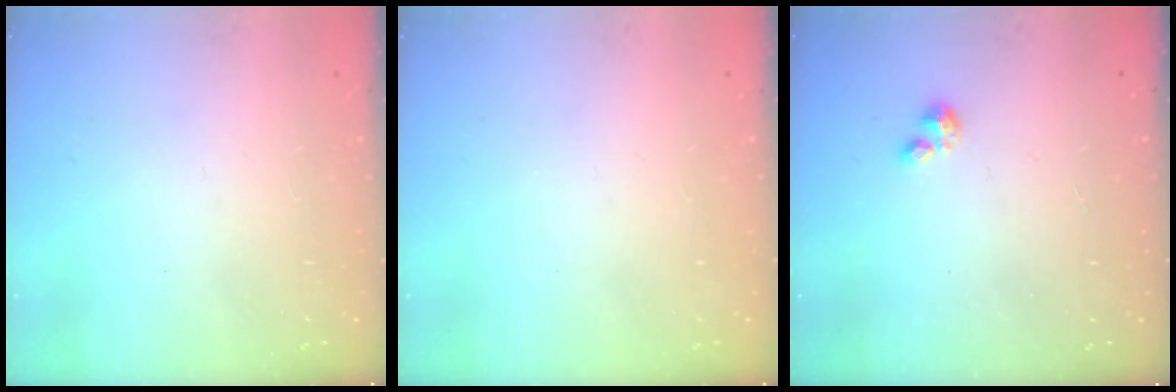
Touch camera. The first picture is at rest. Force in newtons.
{"total": 0.0}
{"total": 0.7, "press": 0.6, "slide": 0.2}